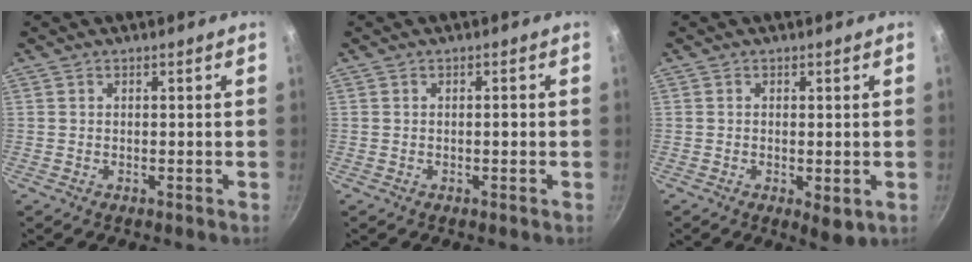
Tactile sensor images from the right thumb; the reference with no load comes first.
{"total": 0.9, "force": [-0.2, 0.4, 0.8], "torque": [-0.012, 0.005, -0.003]}
{"total": 3.5, "force": [-0.7, 1.5, 3.1], "torque": [-0.048, -0.014, -0.008]}